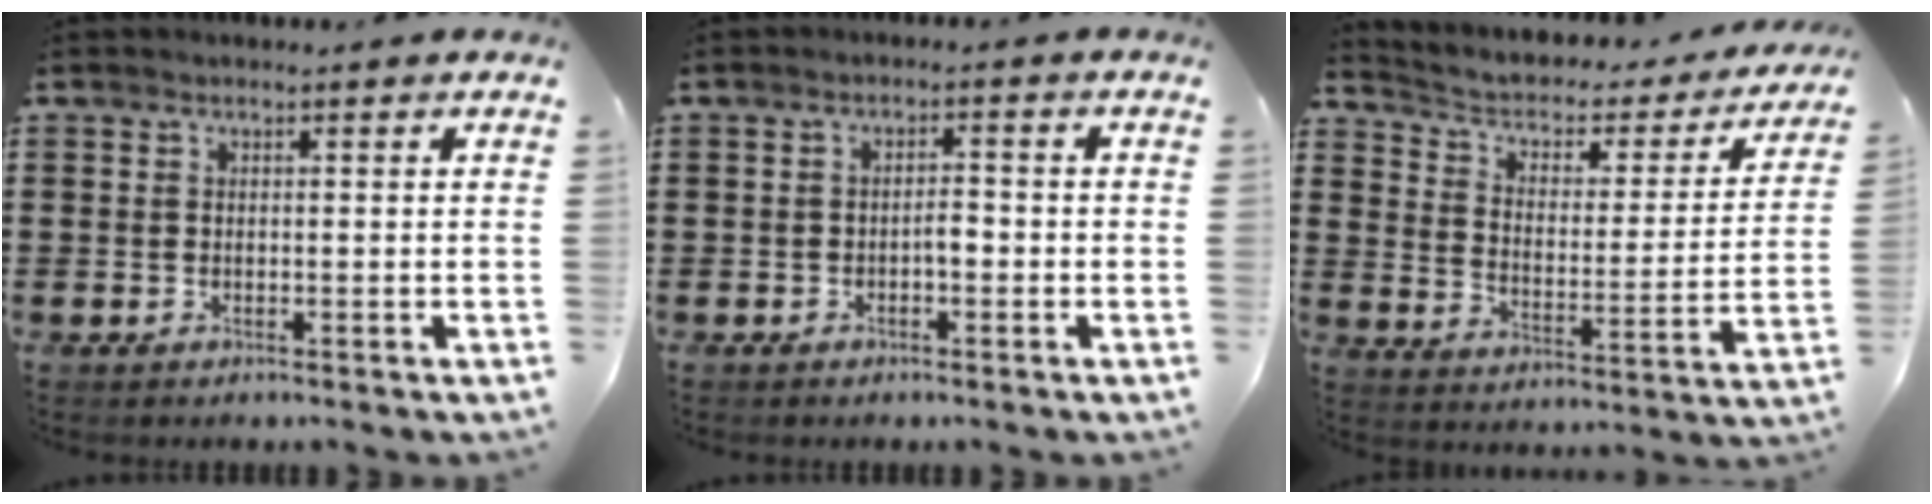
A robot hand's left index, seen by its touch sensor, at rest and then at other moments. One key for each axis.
{"total": 2.1, "fx": -0.9, "fy": 0.7, "fz": 1.8, "tx": -0.034, "ty": 0.004, "tz": -0.019}
{"total": 2.8, "fx": 1.6, "fy": 1.9, "fz": 1.4, "tx": -0.040, "ty": -0.016, "tz": 0.016}